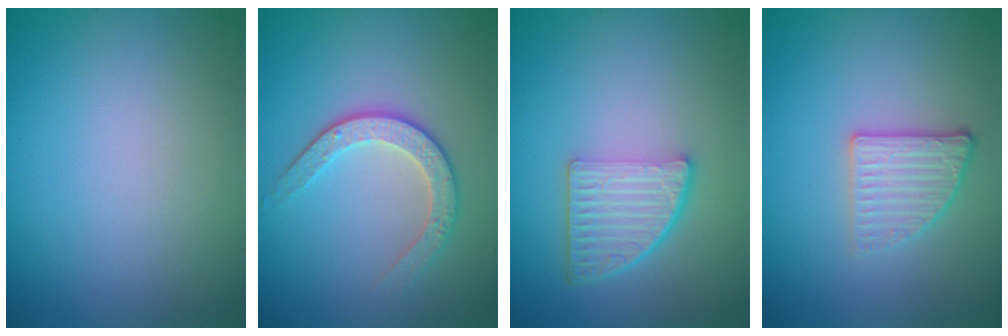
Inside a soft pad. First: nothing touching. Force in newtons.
{"total": 2.9, "press": 2.7, "slide": 1.1}
{"total": 4.7, "press": 3.3, "slide": 3.3}
{"total": 2.6, "press": 2.3, "slide": 1.3}